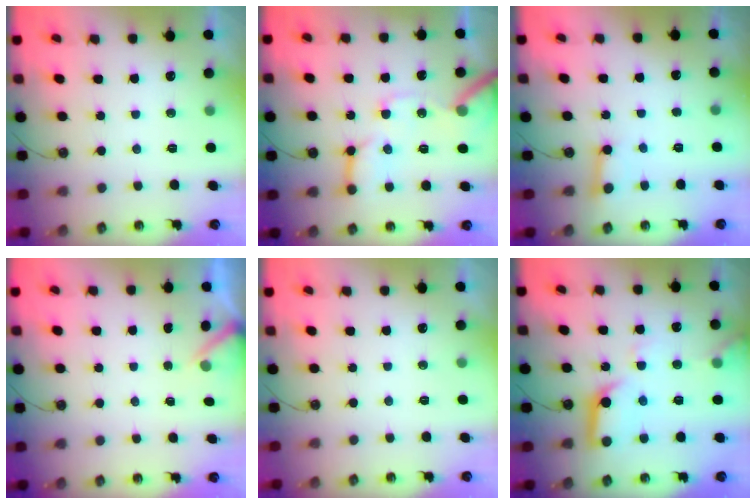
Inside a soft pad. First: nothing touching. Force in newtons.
{"total": 15.1, "press": 15.0, "slide": 1.7}
{"total": 3.2, "press": 3.1, "slide": 0.2}
{"total": 2.4, "press": 2.4, "slide": 0.3}
{"total": 0.0}
{"total": 14.1, "press": 14.1, "slide": 1.3}